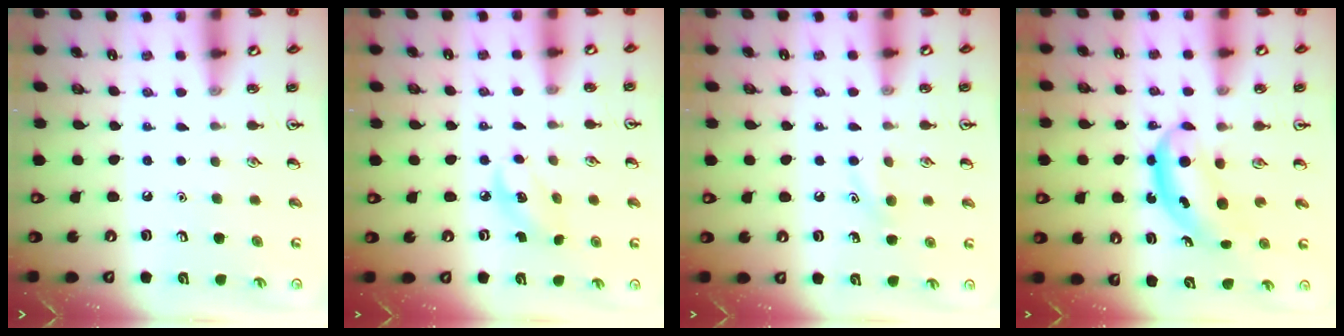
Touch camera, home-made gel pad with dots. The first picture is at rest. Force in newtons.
{"total": 3.0, "press": 2.9, "slide": 0.8}
{"total": 5.9, "press": 5.6, "slide": 1.9}
{"total": 5.6, "press": 5.5, "slide": 1.2}